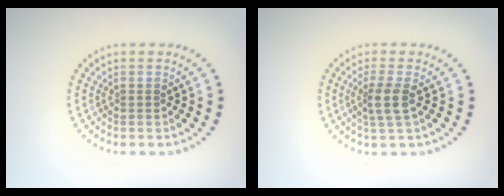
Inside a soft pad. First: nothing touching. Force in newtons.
{"total": 2.3, "press": 1.8, "slide": 1.4}